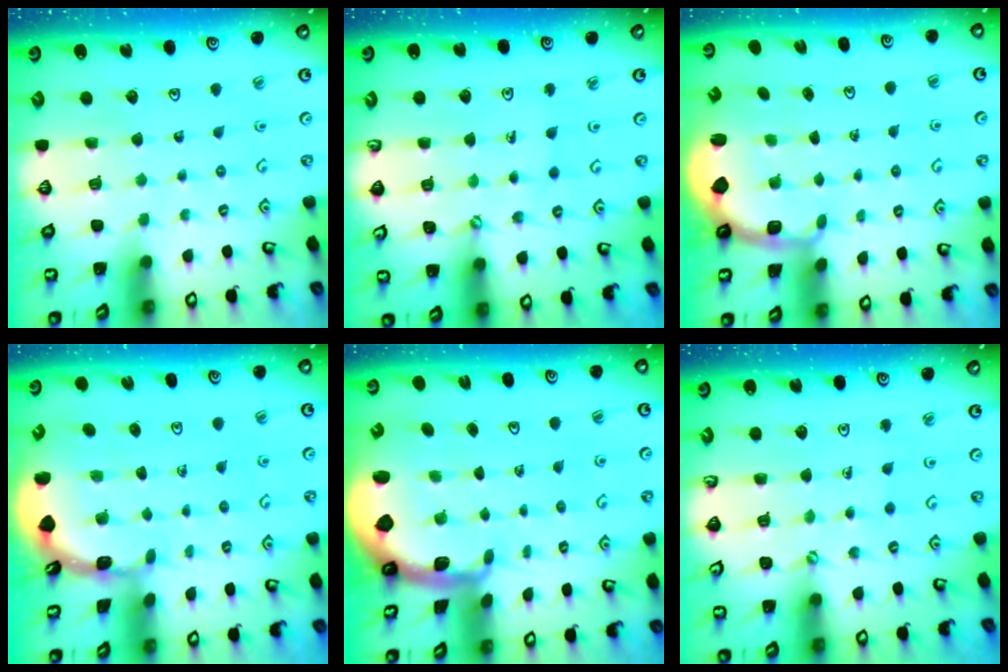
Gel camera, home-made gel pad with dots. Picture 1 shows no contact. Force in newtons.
{"total": 1.0, "press": 1.0, "slide": 0.2}
{"total": 2.5, "press": 1.1, "slide": 2.2}
{"total": 1.6, "press": 1.6, "slide": 0.3}
{"total": 1.7, "press": 1.6, "slide": 0.4}
{"total": 0.5, "press": 0.5, "slide": 0.1}